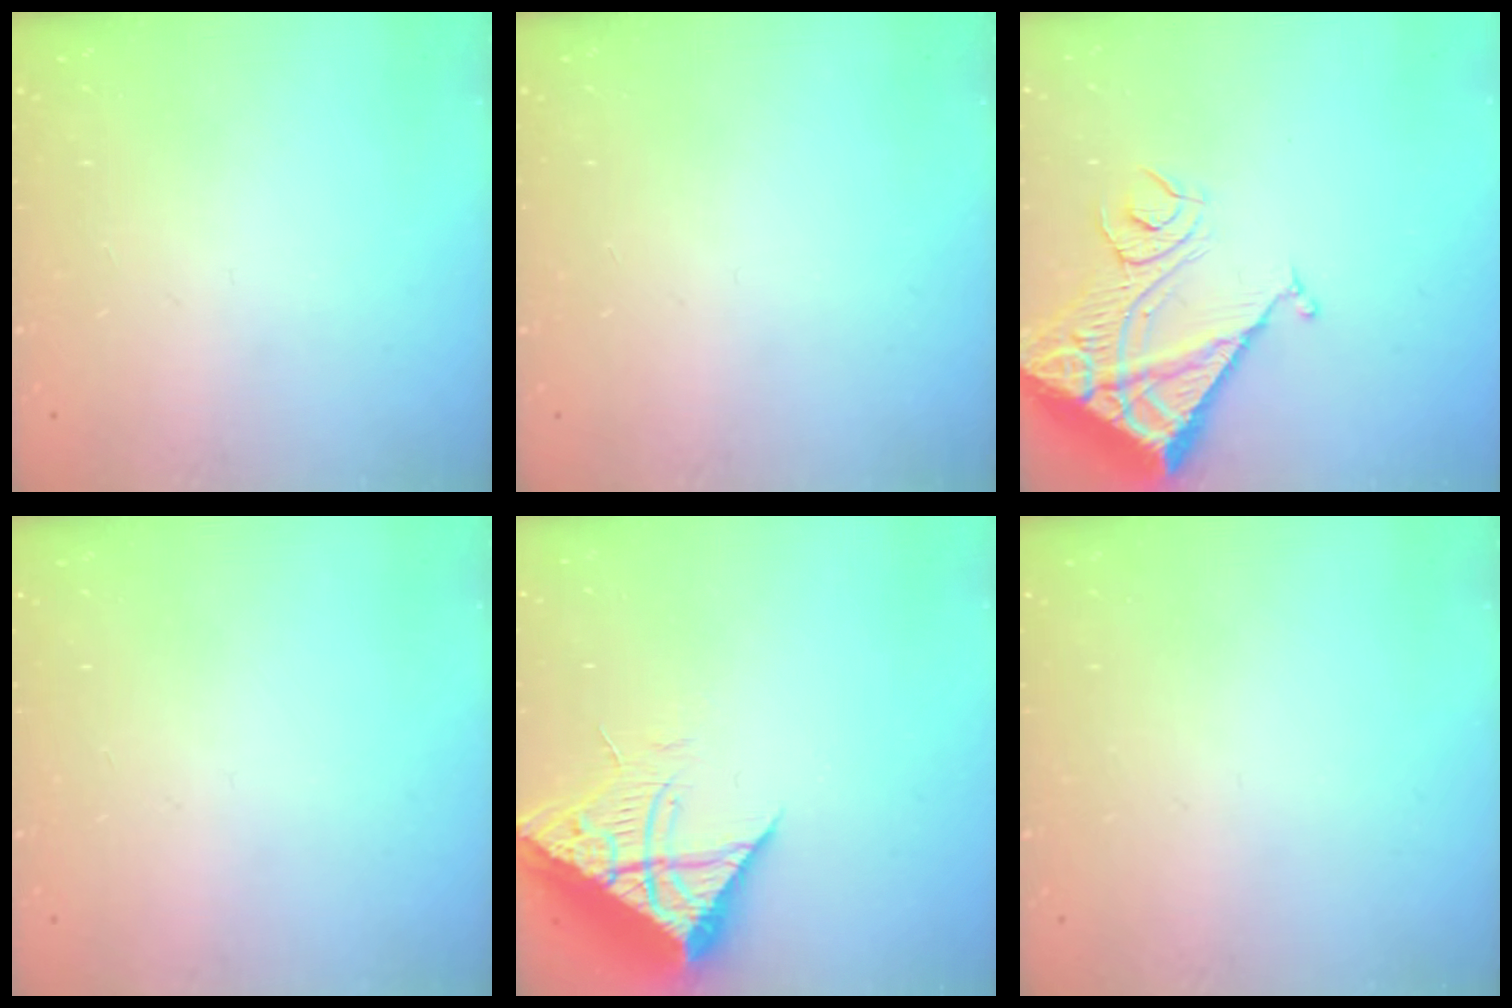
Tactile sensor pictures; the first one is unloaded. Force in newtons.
{"total": 0.0}
{"total": 17.3, "press": 17.1, "slide": 2.3}
{"total": 0.0}
{"total": 11.8, "press": 11.7, "slide": 1.2}
{"total": 0.0}